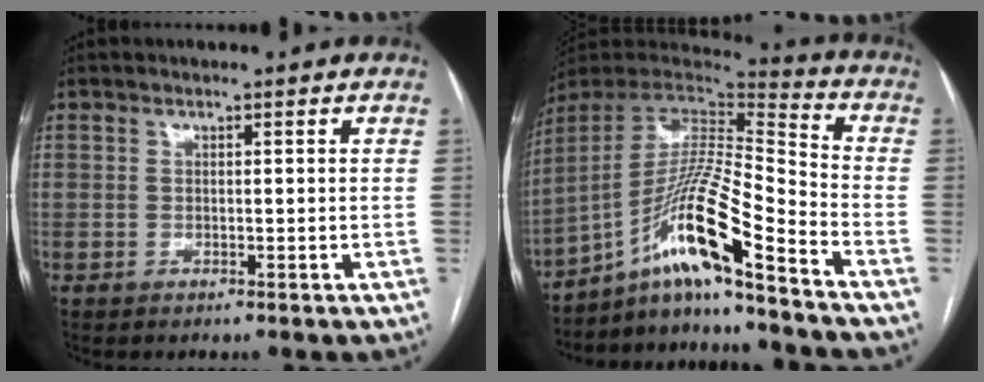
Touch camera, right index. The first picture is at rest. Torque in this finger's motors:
{"motor_torque": [1.55, -0.58, 0.57, 0.18]}